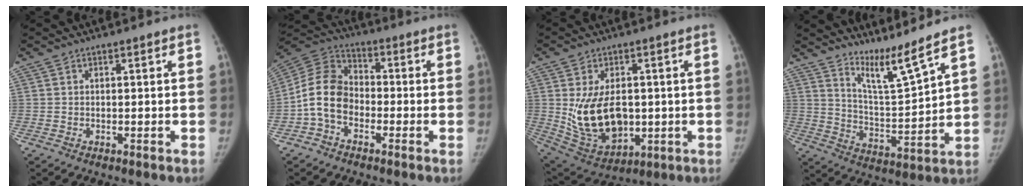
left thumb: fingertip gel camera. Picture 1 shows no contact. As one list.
[{"total": 10.7, "force": [-3.0, 7.8, 6.7], "torque": [-0.120, 0.032, -0.072]}, {"total": 15.2, "force": [-0.1, 9.8, 11.6], "torque": [-0.176, -0.009, 0.026]}, {"total": 9.1, "force": [7.7, -1.0, 4.7], "torque": [-0.083, -0.078, 0.149]}]